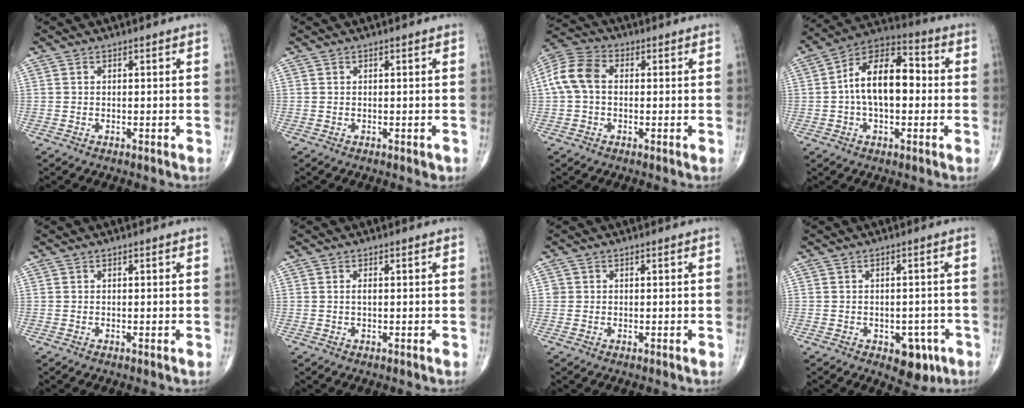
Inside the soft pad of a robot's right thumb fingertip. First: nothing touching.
{"total": 0.6, "force": [-0.1, 0.5, 0.4], "torque": [-0.002, 0.000, 0.002]}
{"total": 8.5, "force": [0.4, 5.9, 6.1], "torque": [-0.128, 0.028, -0.001]}
{"total": 14.4, "force": [0.1, 8.0, 12.0], "torque": [-0.190, 0.037, -0.012]}
{"total": 0.0}
{"total": 0.8, "force": [0.1, 0.3, 0.8], "torque": [-0.016, 0.000, 0.000]}
{"total": 0.9, "force": [0.1, 0.8, 0.1], "torque": [0.005, 0.003, 0.000]}
{"total": 5.8, "force": [-2.6, 3.6, 3.7], "torque": [-0.016, 0.011, -0.028]}